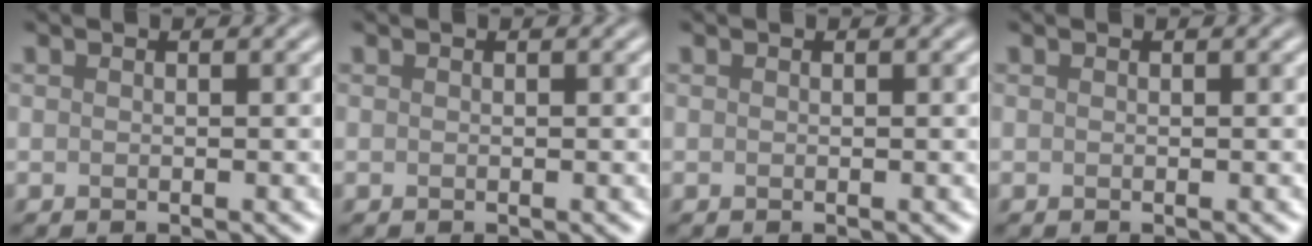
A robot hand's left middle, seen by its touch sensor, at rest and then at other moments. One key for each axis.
{"total": 0.0}
{"total": 0.0}
{"total": 0.0}